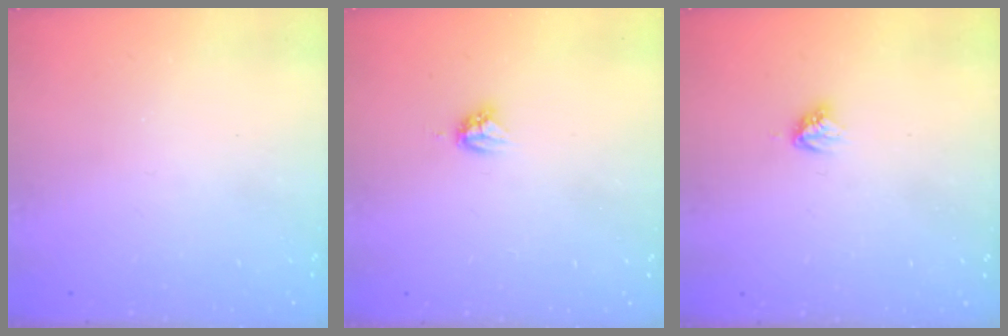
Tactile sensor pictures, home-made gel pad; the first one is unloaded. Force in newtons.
{"total": 4.1, "press": 4.0, "slide": 0.5}
{"total": 4.0, "press": 3.9, "slide": 0.5}